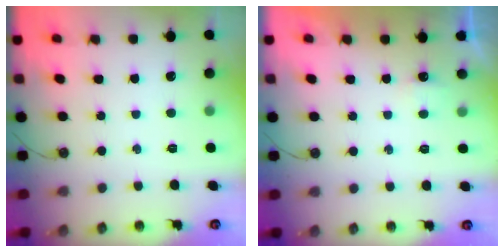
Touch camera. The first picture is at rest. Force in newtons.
{"total": 2.8, "press": 2.8, "slide": 0.4}